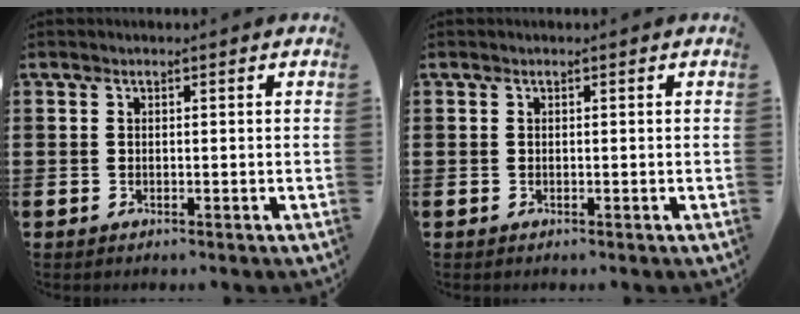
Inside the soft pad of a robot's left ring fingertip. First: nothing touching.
{"total": 0.0}